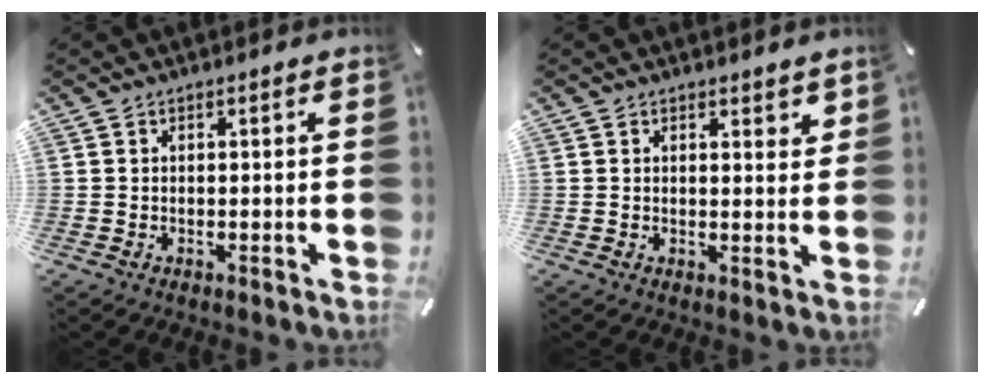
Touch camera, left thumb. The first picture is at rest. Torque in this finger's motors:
{"motor_torque": [0.04, -0.28, 0.08, 0.15, -0.01]}